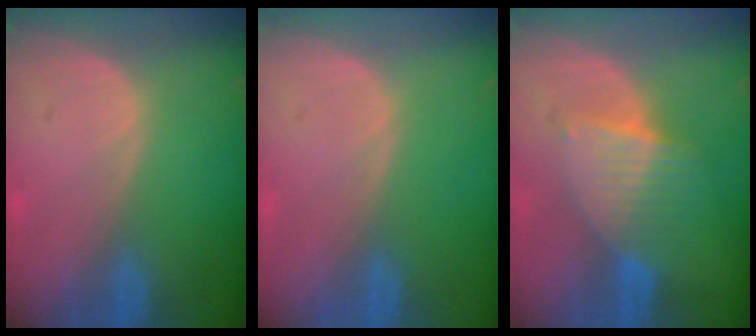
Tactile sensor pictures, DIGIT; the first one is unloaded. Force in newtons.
{"total": 0.0}
{"total": 6.6, "press": 6.2, "slide": 2.4}